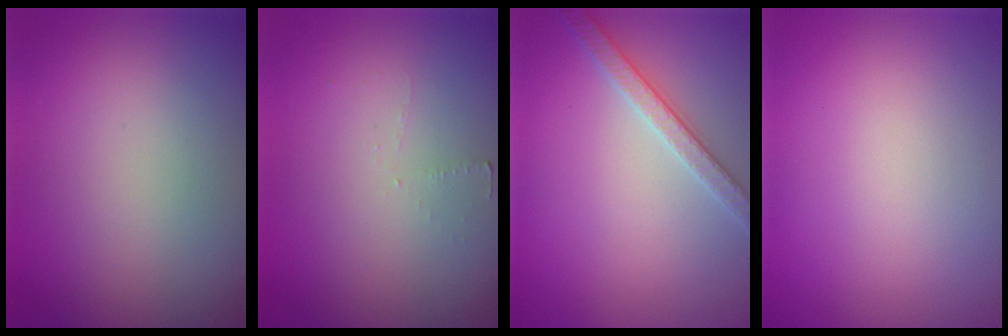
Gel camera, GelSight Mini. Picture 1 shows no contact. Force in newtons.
{"total": 0.9, "press": 0.8, "slide": 0.3}
{"total": 2.7, "press": 2.7, "slide": 0.1}
{"total": 0.0}